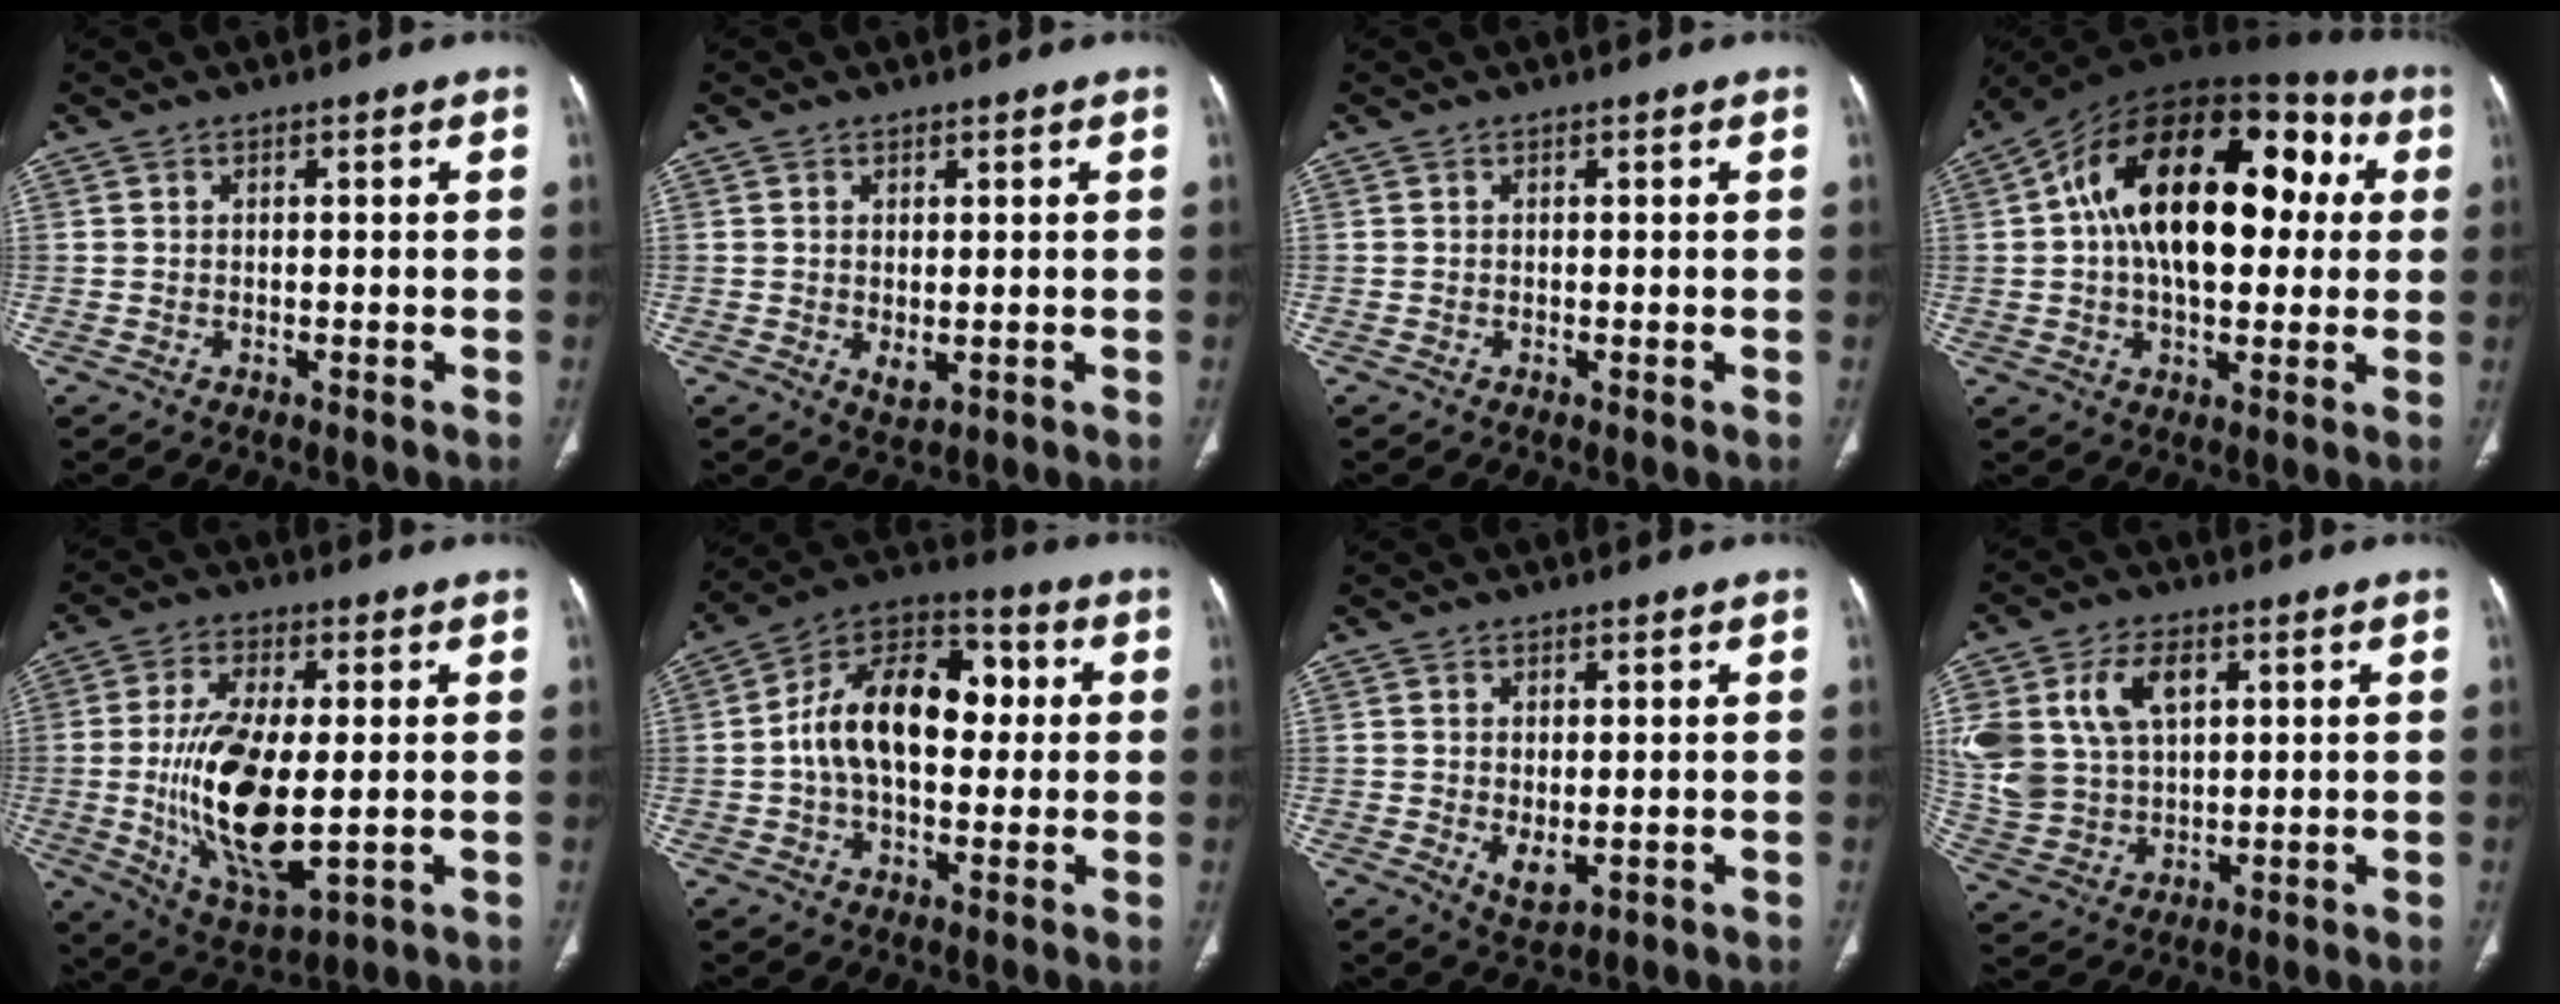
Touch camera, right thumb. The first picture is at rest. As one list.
[{"total": 2.5, "force": [-0.1, 1.3, 2.1], "torque": [-0.034, -0.009, 0.007]}, {"total": 0.0}, {"total": 25.2, "force": [3.9, 14.1, 20.6], "torque": [-0.312, 0.045, 0.051]}, {"total": 17.2, "force": [-1.0, 7.0, 15.7], "torque": [-0.299, -0.022, -0.006]}, {"total": 17.1, "force": [1.2, 10.5, 13.4], "torque": [-0.200, 0.037, 0.010]}, {"total": 3.6, "force": [-0.2, 1.9, 3.0], "torque": [-0.046, -0.011, 0.008]}, {"total": 15.7, "force": [5.1, 10.4, 10.6], "torque": [-0.221, -0.006, 0.112]}]